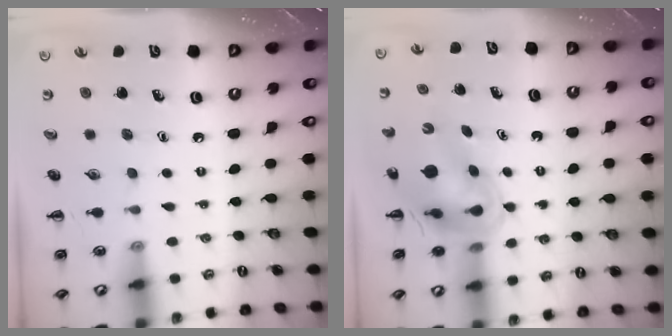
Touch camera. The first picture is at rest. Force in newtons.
{"total": 7.8, "press": 7.4, "slide": 2.4}